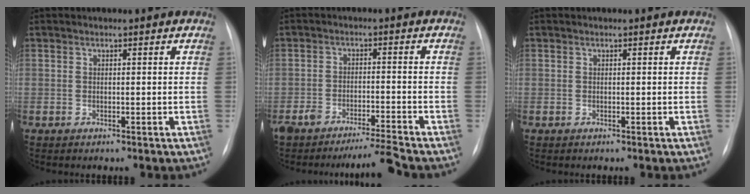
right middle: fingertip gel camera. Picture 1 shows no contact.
{"total": 5.4, "force": [-4.9, -0.8, 2.1], "torque": [-0.037, -0.008, -0.086]}
{"total": 0.0}